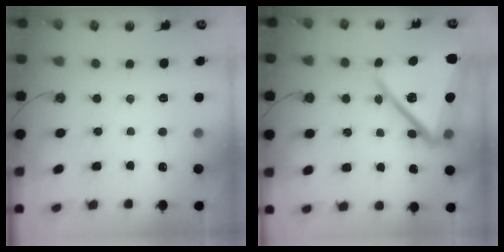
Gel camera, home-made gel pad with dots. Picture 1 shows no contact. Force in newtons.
{"total": 22.9, "press": 22.8, "slide": 1.7}